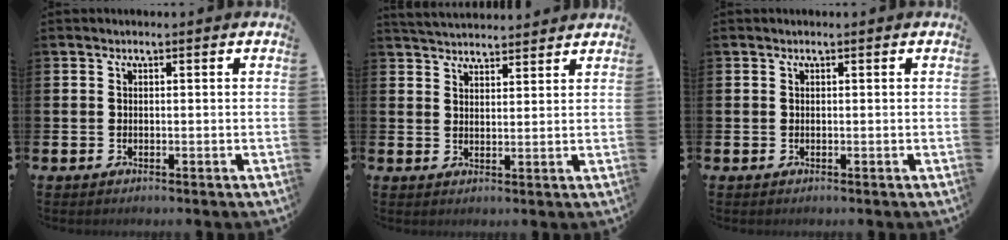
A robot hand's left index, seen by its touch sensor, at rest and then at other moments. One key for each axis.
{"total": 4.0, "fx": 4.0, "fy": 0.5, "fz": 0.1, "tx": -0.010, "ty": -0.020, "tz": 0.073}
{"total": 0.0}